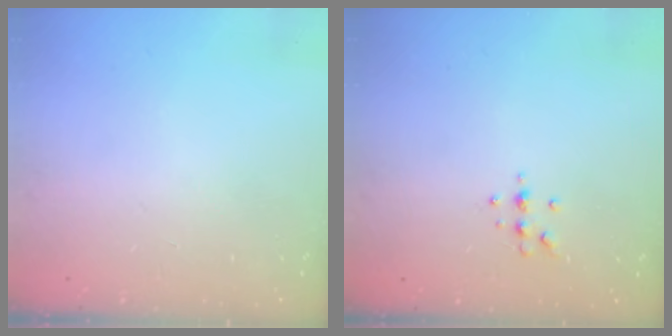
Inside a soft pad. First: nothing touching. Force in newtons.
{"total": 4.8, "press": 4.8, "slide": 0.9}